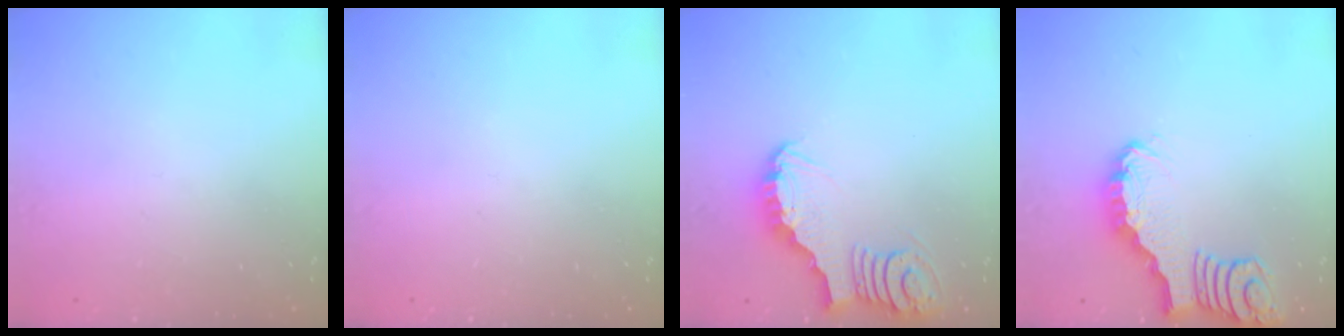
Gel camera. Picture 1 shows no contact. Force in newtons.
{"total": 0.0}
{"total": 4.0, "press": 4.0, "slide": 0.4}
{"total": 2.3, "press": 2.3, "slide": 0.3}